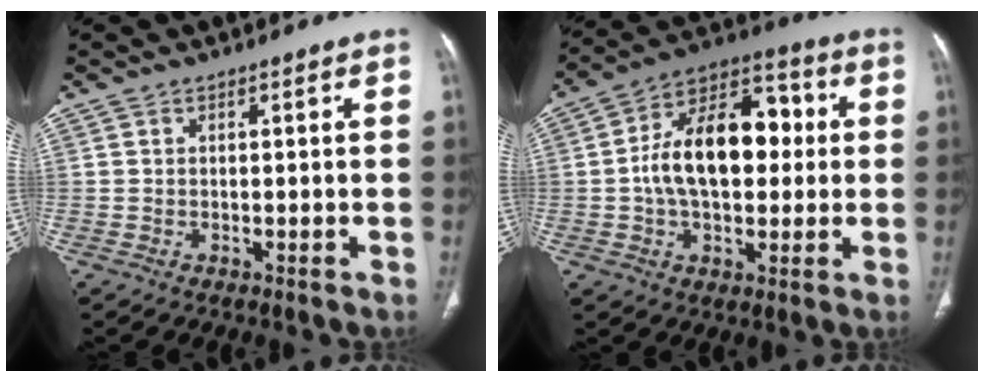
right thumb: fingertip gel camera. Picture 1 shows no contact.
{"total": 18.4, "force": [0.9, 11.1, 14.6], "torque": [-0.214, 0.035, 0.008]}